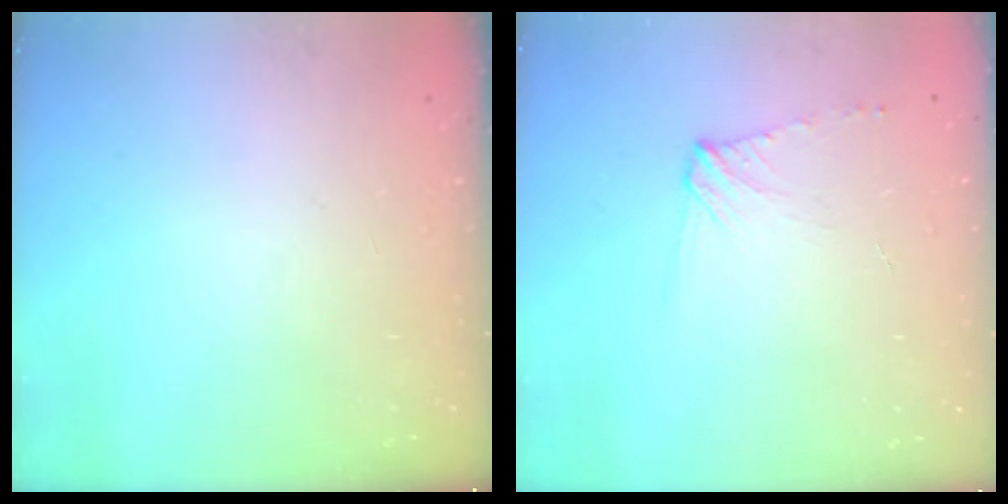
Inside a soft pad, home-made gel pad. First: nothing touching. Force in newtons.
{"total": 6.1, "press": 6.0, "slide": 1.0}